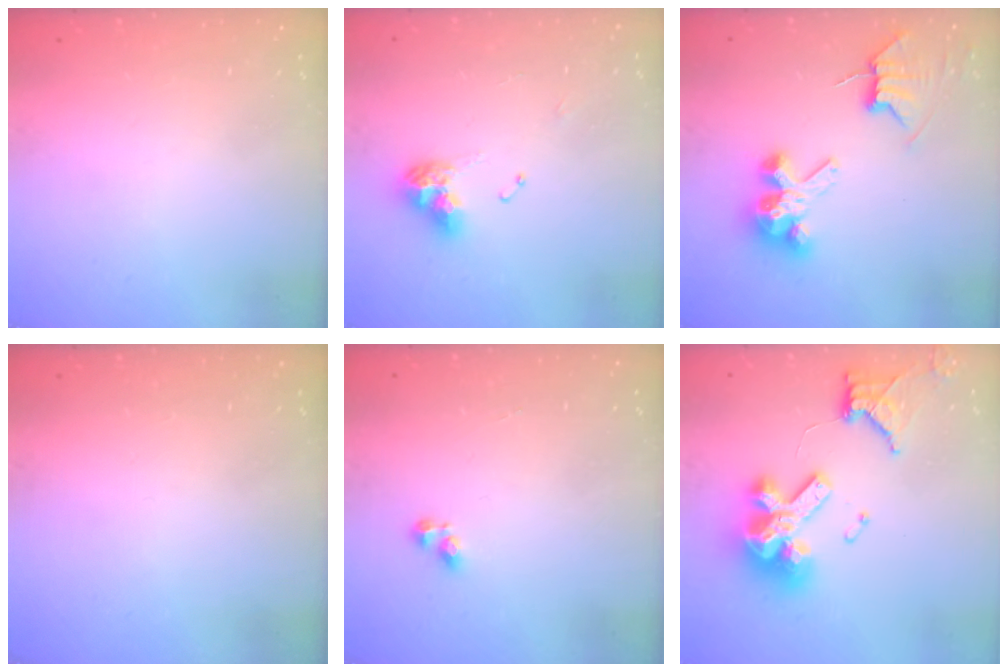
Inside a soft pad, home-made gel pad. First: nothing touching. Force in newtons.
{"total": 9.4, "press": 9.4, "slide": 1.1}
{"total": 7.8, "press": 7.7, "slide": 0.6}
{"total": 0.0}
{"total": 3.0, "press": 2.9, "slide": 0.6}
{"total": 16.7, "press": 16.6, "slide": 1.9}